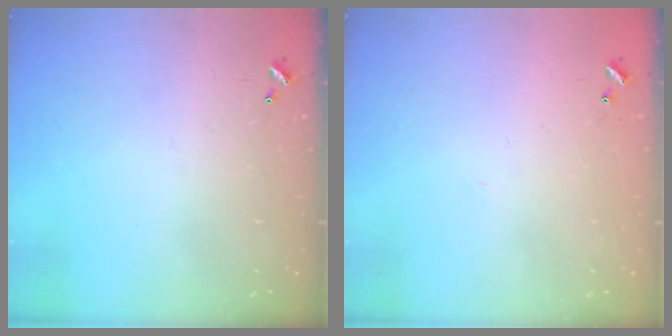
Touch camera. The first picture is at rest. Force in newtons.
{"total": 4.5, "press": 4.4, "slide": 0.4}